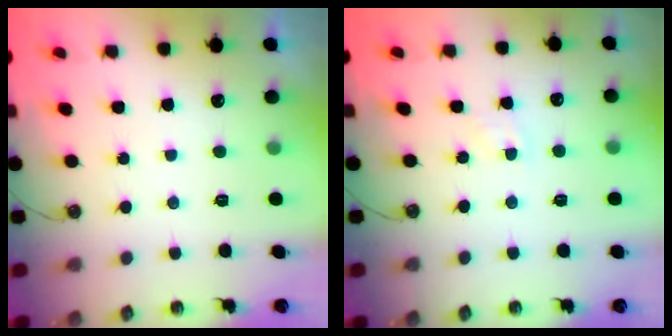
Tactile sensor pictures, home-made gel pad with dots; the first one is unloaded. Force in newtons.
{"total": 4.9, "press": 4.8, "slide": 0.7}